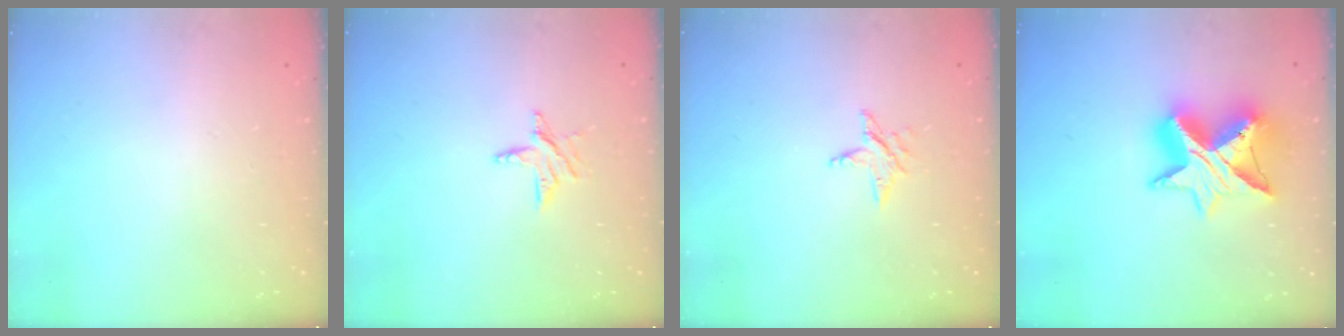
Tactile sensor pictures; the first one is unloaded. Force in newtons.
{"total": 5.5, "press": 5.5, "slide": 0.5}
{"total": 3.5, "press": 3.4, "slide": 0.3}
{"total": 14.9, "press": 14.9, "slide": 1.1}